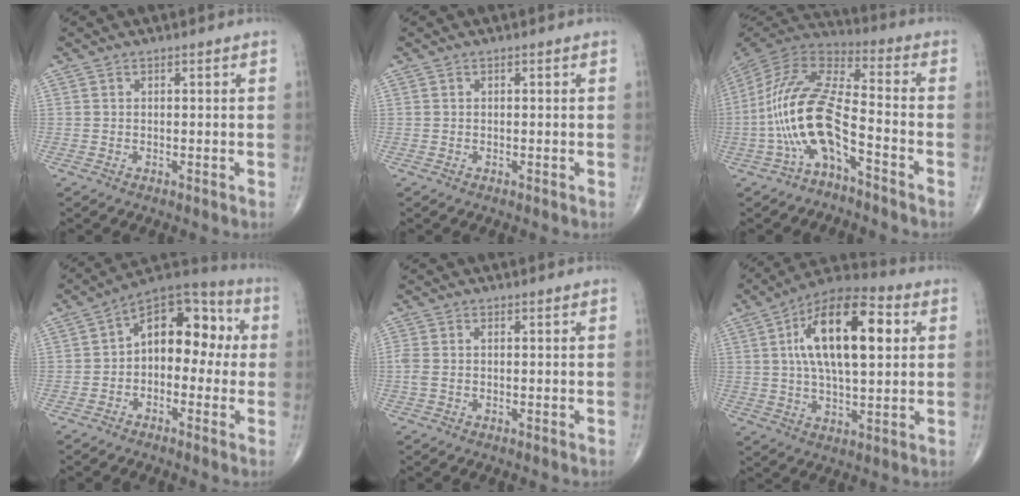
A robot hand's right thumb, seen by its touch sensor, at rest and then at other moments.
{"total": 0.0}
{"total": 16.3, "force": [-5.7, 5.8, 14.1], "torque": [-0.297, 0.071, -0.112]}
{"total": 13.1, "force": [0.3, 8.5, 10.0], "torque": [-0.099, 0.047, -0.018]}
{"total": 2.2, "force": [-0.1, 1.2, 1.9], "torque": [-0.064, 0.007, -0.001]}
{"total": 19.3, "force": [4.5, 8.4, 16.8], "torque": [-0.268, 0.014, 0.067]}